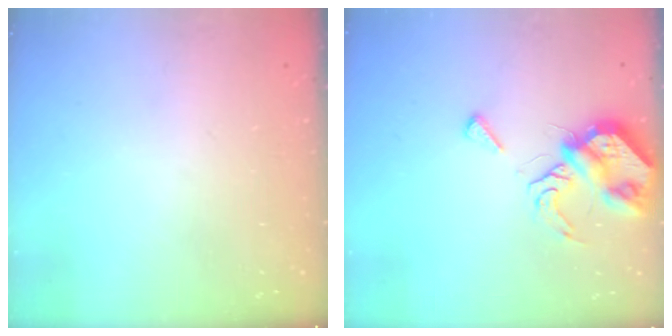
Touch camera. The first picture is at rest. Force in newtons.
{"total": 8.3, "press": 8.2, "slide": 1.0}